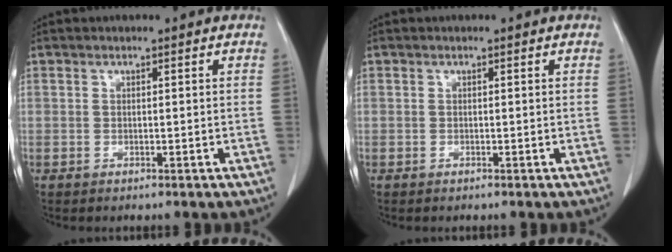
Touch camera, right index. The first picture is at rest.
{"total": 0.0}